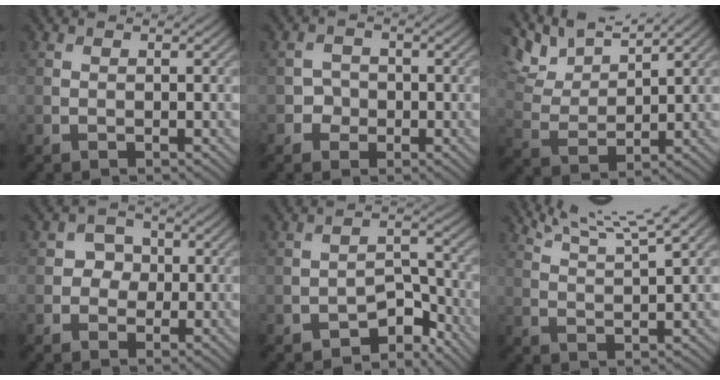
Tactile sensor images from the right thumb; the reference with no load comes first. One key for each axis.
{"total": 2.0, "fx": -0.7, "fy": 1.8, "fz": 0.4, "tx": 0.004, "ty": -0.001, "tz": -0.018}
{"total": 8.6, "fx": 6.8, "fy": 2.3, "fz": 4.6, "tx": -0.114, "ty": 0.008, "tz": 0.123}
{"total": 2.7, "fx": 0.0, "fy": 2.6, "fz": 1.0, "tx": -0.008, "ty": 0.001, "tz": -0.014}
{"total": 4.9, "fx": -3.7, "fy": 2.3, "fz": 2.2, "tx": -0.022, "ty": 0.008, "tz": -0.065}
{"total": 9.2, "fx": 7.4, "fy": 1.0, "fz": 5.5, "tx": -0.115, "ty": 0.017, "tz": 0.119}